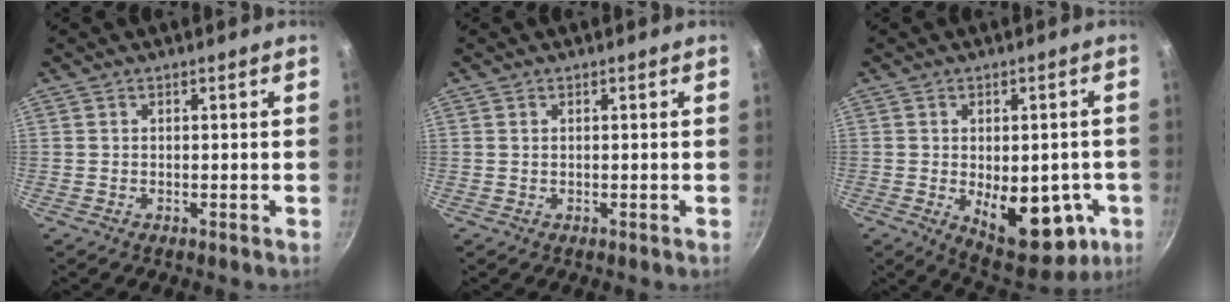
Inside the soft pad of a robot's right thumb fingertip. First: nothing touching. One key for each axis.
{"total": 0.0}
{"total": 14.7, "fx": -4.2, "fy": 7.9, "fz": 11.6, "tx": -0.135, "ty": 0.004, "tz": -0.037}